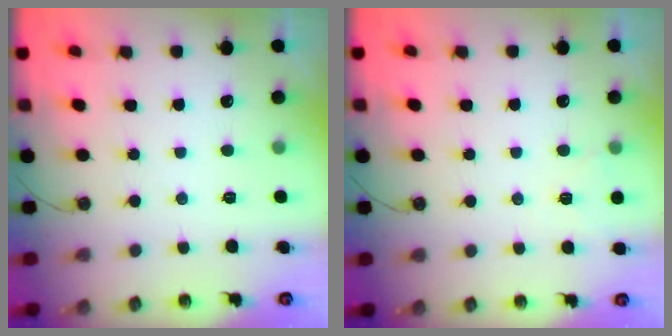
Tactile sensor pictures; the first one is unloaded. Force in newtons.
{"total": 3.4, "press": 3.1, "slide": 1.4}